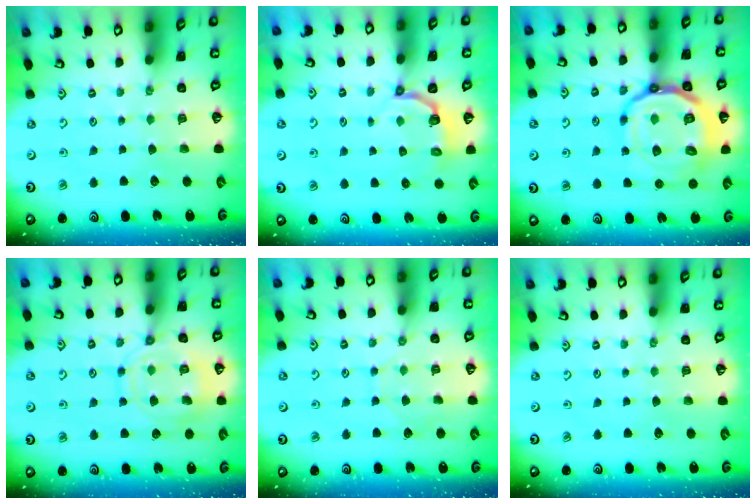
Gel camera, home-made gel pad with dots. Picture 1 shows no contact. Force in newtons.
{"total": 3.3, "press": 1.9, "slide": 2.7}
{"total": 22.5, "press": 22.3, "slide": 2.3}
{"total": 13.8, "press": 13.8, "slide": 1.2}
{"total": 3.0, "press": 2.9, "slide": 0.4}
{"total": 0.0}